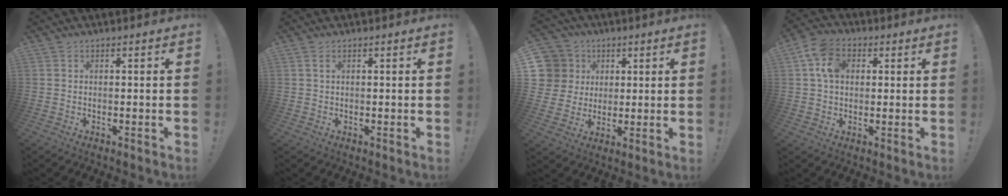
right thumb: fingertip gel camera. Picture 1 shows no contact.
{"total": 1.6, "force": [0.7, 0.7, 1.3], "torque": [-0.026, 0.002, 0.012]}
{"total": 9.6, "force": [2.9, 8.9, 2.4], "torque": [-0.042, -0.009, 0.063]}
{"total": 10.5, "force": [3.3, 7.7, 6.4], "torque": [-0.117, 0.006, 0.064]}